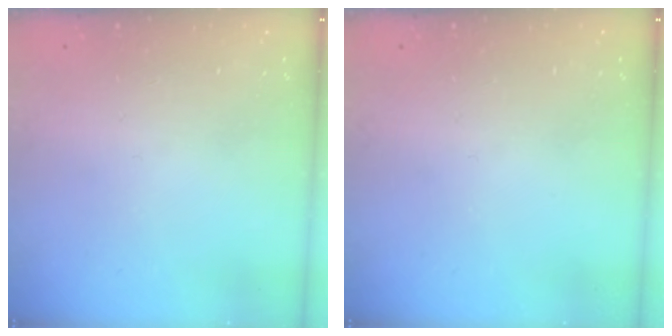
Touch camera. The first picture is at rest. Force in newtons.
{"total": 0.0}